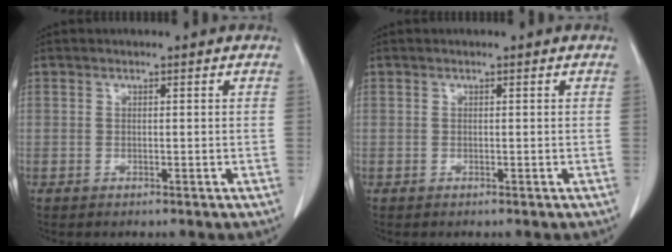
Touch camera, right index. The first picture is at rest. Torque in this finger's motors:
{"motor_torque": [0.00, 0.00, 0.00, 0.00]}